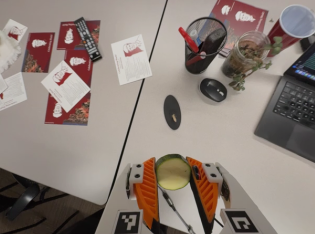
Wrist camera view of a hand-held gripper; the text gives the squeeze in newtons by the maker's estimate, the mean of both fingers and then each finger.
{"total": 11.4, "left": 11.3, "right": 11.6}